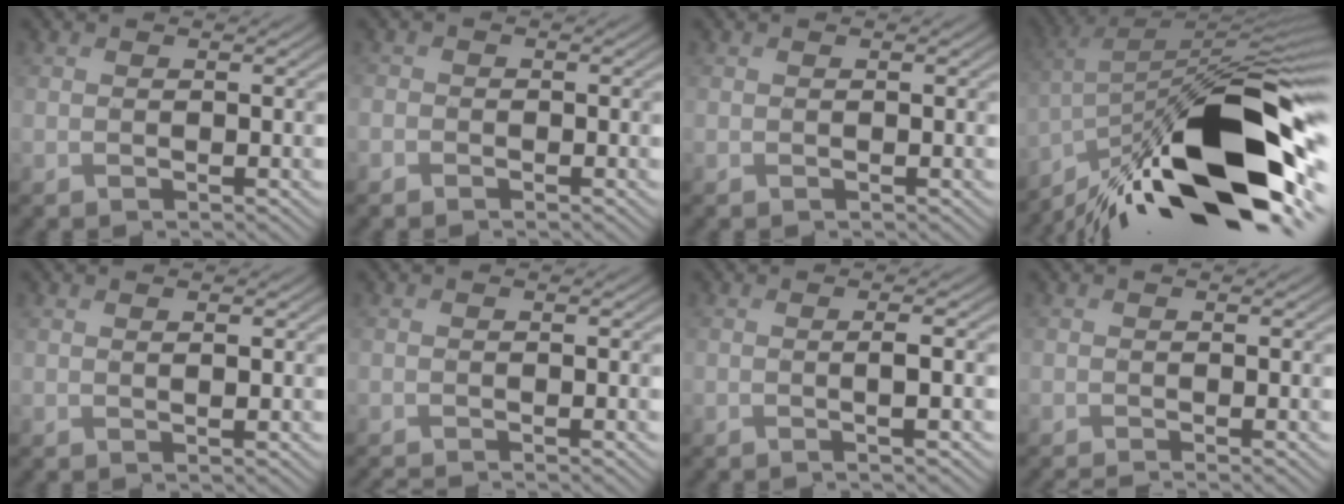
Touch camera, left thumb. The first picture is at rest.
{"total": 1.3, "force": [-0.9, 1.0, 0.2], "torque": [-0.003, -0.001, -0.023]}
{"total": 0.0}
{"total": 19.4, "force": [-11.3, 6.3, 14.5], "torque": [-0.263, -0.021, -0.185]}
{"total": 1.0, "force": [0.6, 0.2, 0.8], "torque": [-0.017, 0.000, 0.012]}
{"total": 1.1, "force": [-0.9, 0.1, 0.5], "torque": [-0.004, -0.005, -0.021]}
{"total": 2.3, "force": [-0.1, 0.3, 2.3], "torque": [-0.042, 0.004, -0.012]}
{"total": 1.5, "force": [-0.9, 0.3, 1.2], "torque": [-0.012, -0.005, -0.019]}